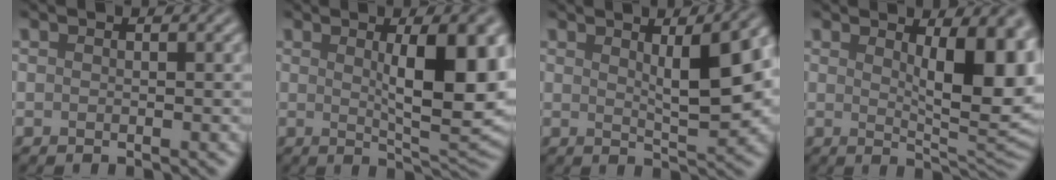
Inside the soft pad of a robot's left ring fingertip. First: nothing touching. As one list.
[{"total": 9.0, "force": [1.6, 2.4, 8.5], "torque": [-0.116, -0.006, 0.031]}, {"total": 6.9, "force": [2.0, 1.9, 6.3], "torque": [-0.082, 0.005, 0.035]}, {"total": 8.9, "force": [2.3, 2.9, 8.1], "torque": [-0.105, -0.008, 0.041]}]